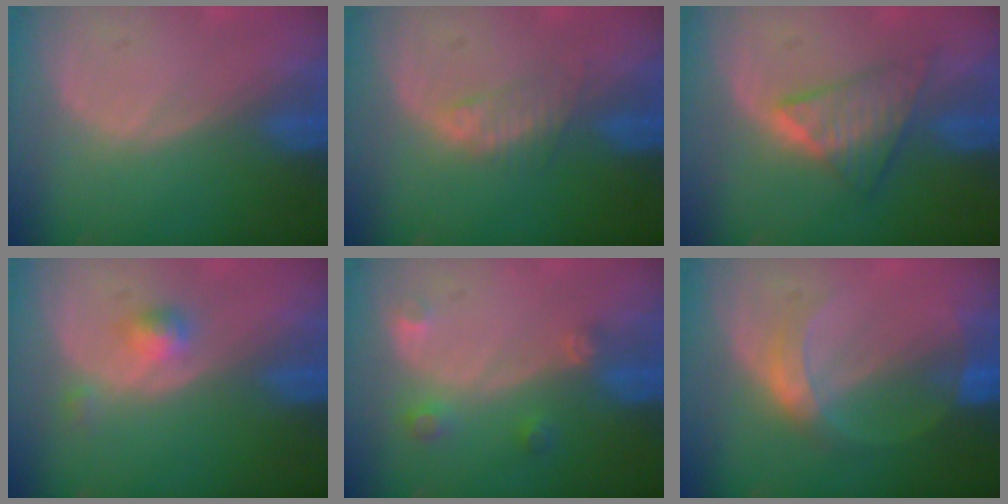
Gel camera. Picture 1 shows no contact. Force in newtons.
{"total": 2.5, "press": 2.4, "slide": 0.3}
{"total": 5.9, "press": 5.9, "slide": 0.7}
{"total": 2.4, "press": 2.1, "slide": 1.1}
{"total": 2.7, "press": 2.6, "slide": 0.4}
{"total": 5.2, "press": 4.8, "slide": 1.9}